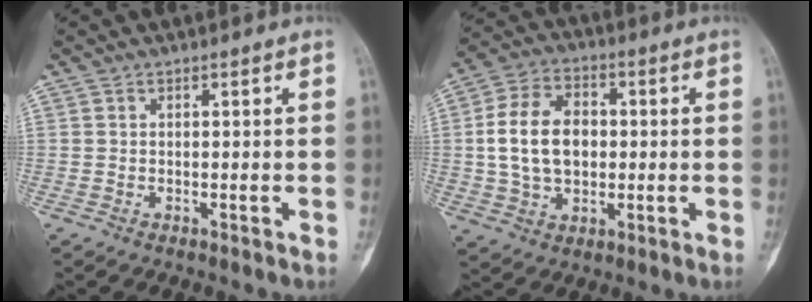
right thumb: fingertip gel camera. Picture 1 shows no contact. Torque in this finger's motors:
{"motor_torque": [0.35, 0.40, 0.65, -0.51, 0.22]}